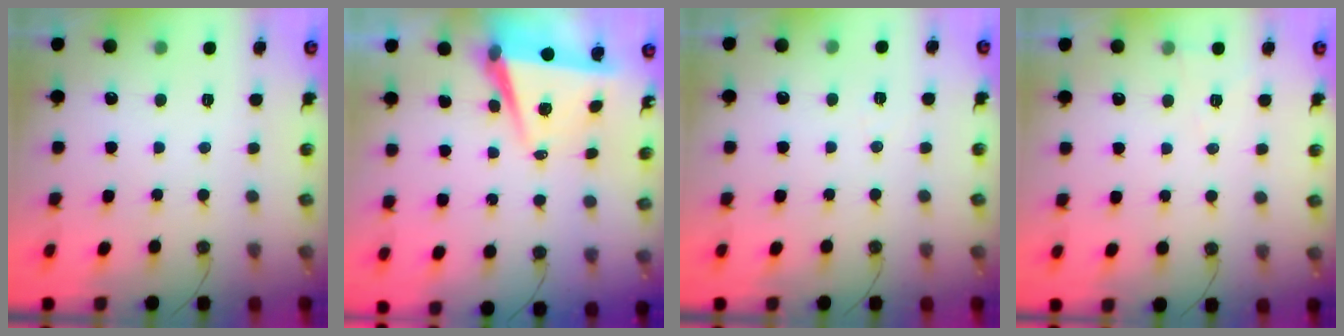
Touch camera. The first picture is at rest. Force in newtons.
{"total": 6.4, "press": 4.7, "slide": 4.4}
{"total": 4.8, "press": 4.4, "slide": 1.9}
{"total": 5.4, "press": 3.2, "slide": 4.3}